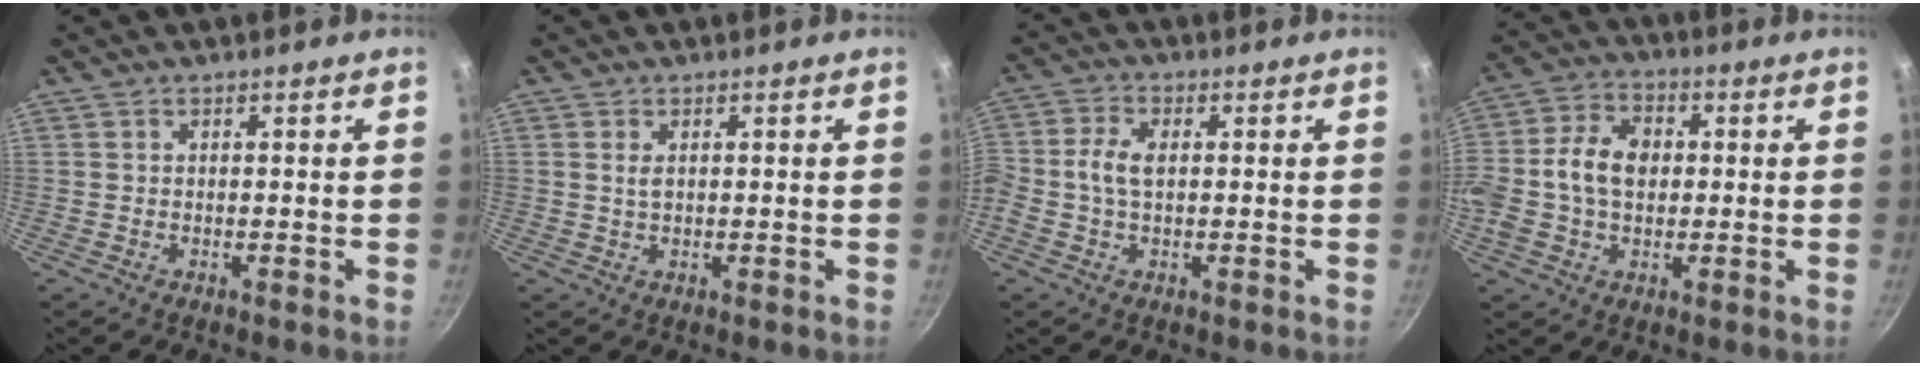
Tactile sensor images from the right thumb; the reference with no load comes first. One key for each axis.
{"total": 1.7, "fx": 0.5, "fy": 0.9, "fz": 1.3, "tx": -0.024, "ty": -0.001, "tz": 0.010}
{"total": 4.9, "fx": 0.1, "fy": 2.9, "fz": 4.0, "tx": -0.087, "ty": 0.013, "tz": -0.007}
{"total": 11.9, "fx": 0.4, "fy": 8.6, "fz": 8.3, "tx": -0.142, "ty": 0.021, "tz": -0.010}